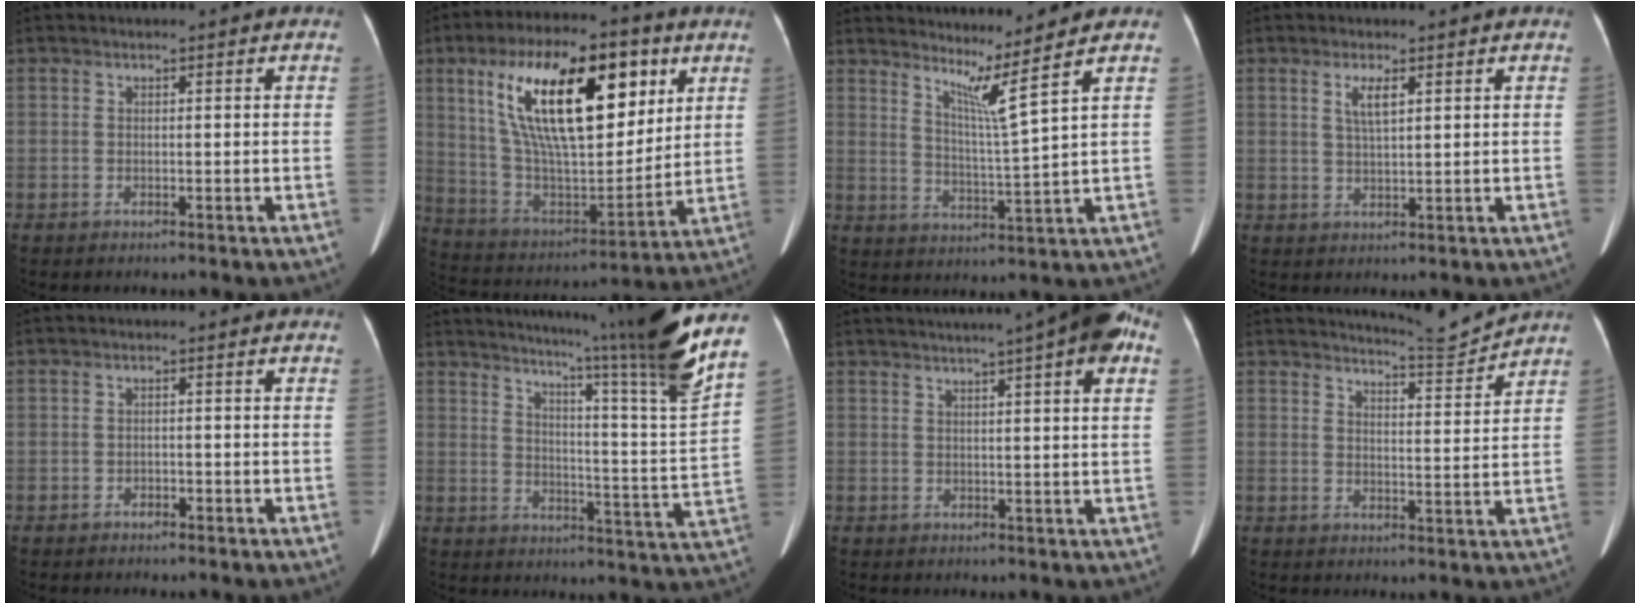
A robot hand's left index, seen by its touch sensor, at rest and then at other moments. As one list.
[{"total": 23.1, "force": [9.2, 8.3, 19.5], "torque": [-0.362, 0.028, 0.162]}, {"total": 5.5, "force": [4.0, -2.8, 2.6], "torque": [-0.054, -0.040, 0.076]}, {"total": 2.8, "force": [1.2, 0.4, 2.5], "torque": [-0.053, 0.002, 0.023]}, {"total": 1.0, "force": [-0.8, 0.5, 0.3], "torque": [-0.006, 0.001, -0.014]}, {"total": 21.1, "force": [16.8, -3.3, 12.3], "torque": [-0.189, -0.068, 0.216]}, {"total": 13.4, "force": [8.7, 0.9, 10.2], "torque": [-0.145, 0.036, 0.099]}, {"total": 5.7, "force": [5.4, -1.5, -0.4], "torque": [-0.009, -0.032, 0.086]}]